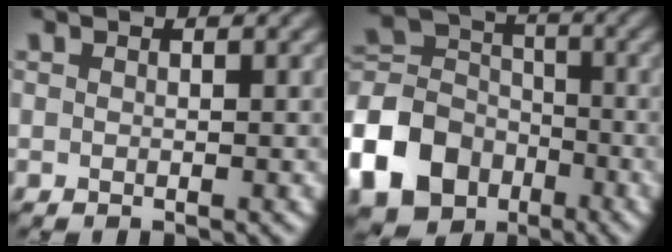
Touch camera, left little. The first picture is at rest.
{"total": 10.2, "force": [-4.6, 7.9, 4.6], "torque": [-0.119, 0.003, -0.111]}